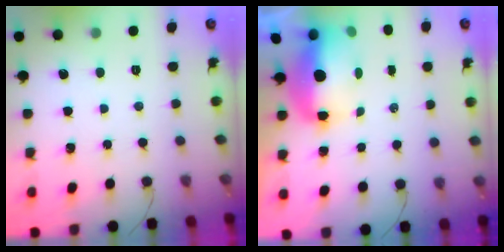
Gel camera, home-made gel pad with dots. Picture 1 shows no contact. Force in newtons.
{"total": 8.1, "press": 8.0, "slide": 1.5}